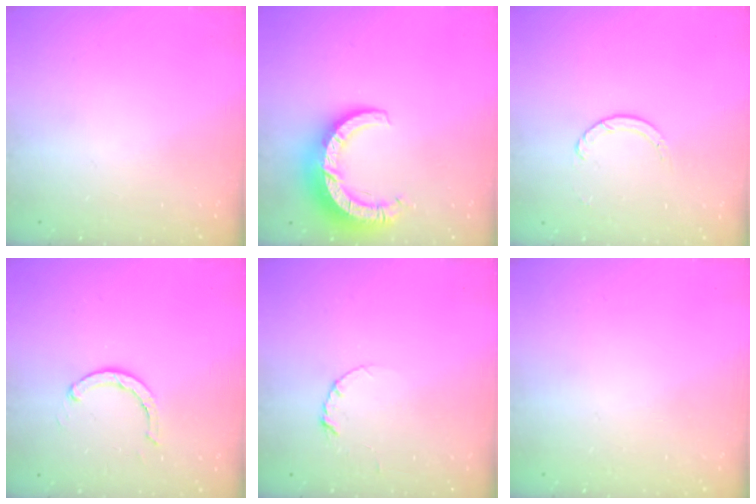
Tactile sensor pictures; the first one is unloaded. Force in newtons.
{"total": 11.2, "press": 11.2, "slide": 1.1}
{"total": 2.7, "press": 2.7, "slide": 0.3}
{"total": 2.9, "press": 2.8, "slide": 0.5}
{"total": 3.5, "press": 3.5, "slide": 0.4}
{"total": 2.5, "press": 2.5, "slide": 0.2}